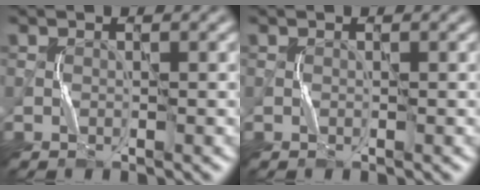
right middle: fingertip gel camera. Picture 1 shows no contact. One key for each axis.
{"total": 0.0}